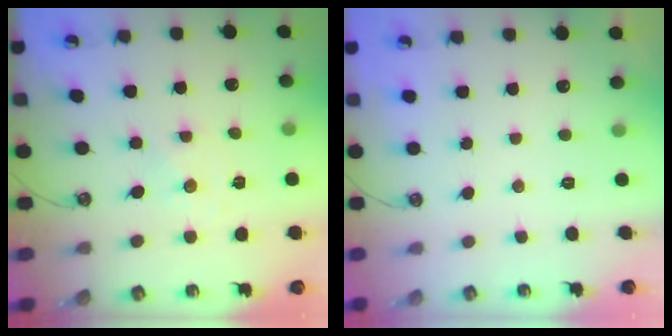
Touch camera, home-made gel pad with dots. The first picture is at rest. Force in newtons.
{"total": 0.0}